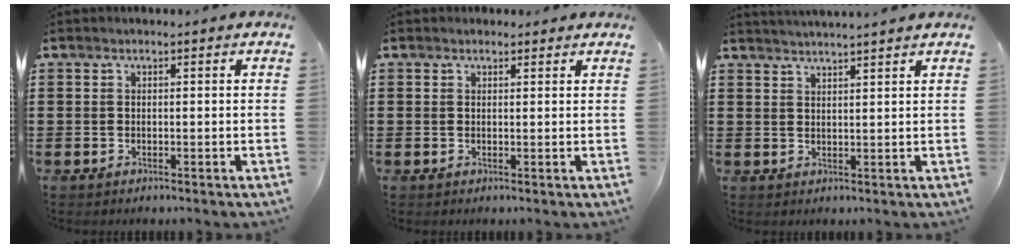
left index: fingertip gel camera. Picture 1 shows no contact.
{"total": 0.9, "force": [0.8, 0.4, 0.2], "torque": [-0.006, 0.003, 0.016]}
{"total": 2.0, "force": [2.0, -0.5, 0.2], "torque": [-0.008, -0.007, 0.036]}